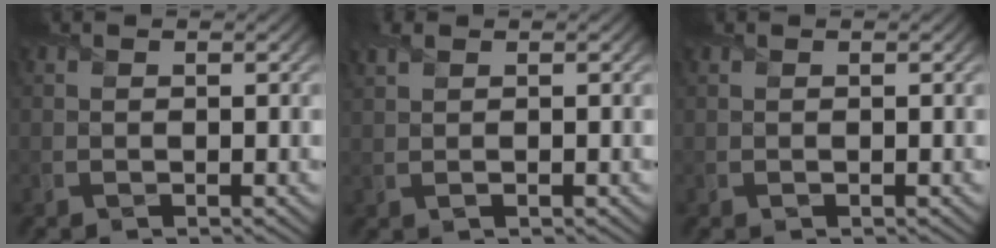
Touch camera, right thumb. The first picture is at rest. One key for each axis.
{"total": 1.7, "fx": 0.8, "fy": 0.6, "fz": 1.4, "tx": -0.036, "ty": 0.005, "tz": 0.016}
{"total": 0.0}